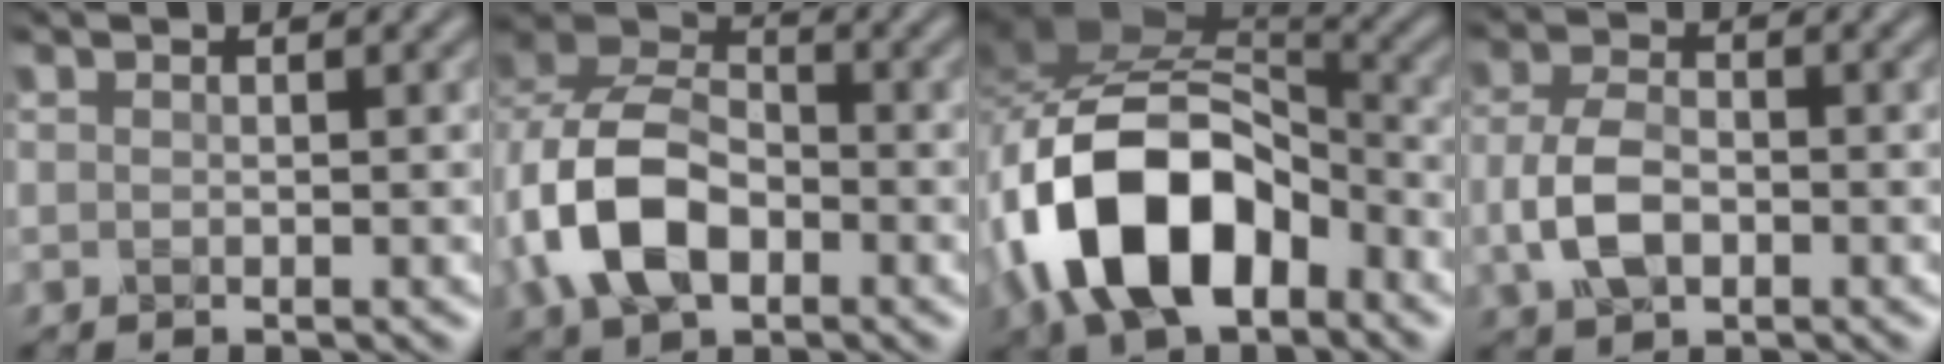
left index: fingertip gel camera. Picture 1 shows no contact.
{"total": 8.1, "force": [-2.5, 5.2, 5.6], "torque": [-0.127, 0.004, -0.055]}
{"total": 12.3, "force": [-5.1, 6.7, 8.9], "torque": [-0.182, 0.006, -0.094]}
{"total": 4.0, "force": [-1.2, 2.3, 3.1], "torque": [-0.078, 0.003, -0.025]}